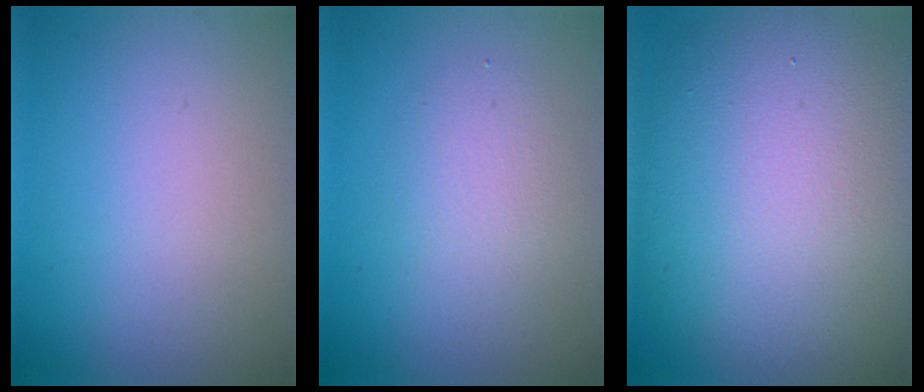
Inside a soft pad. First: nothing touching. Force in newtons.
{"total": 2.5, "press": 2.5, "slide": 0.2}
{"total": 14.2, "press": 14.1, "slide": 1.2}